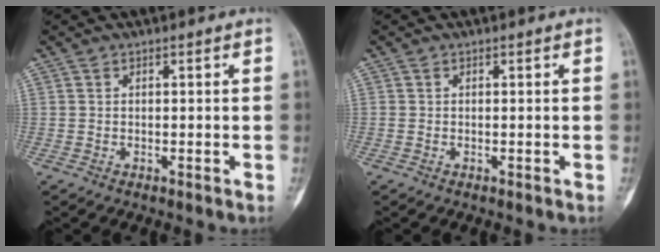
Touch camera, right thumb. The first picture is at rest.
{"total": 0.0}